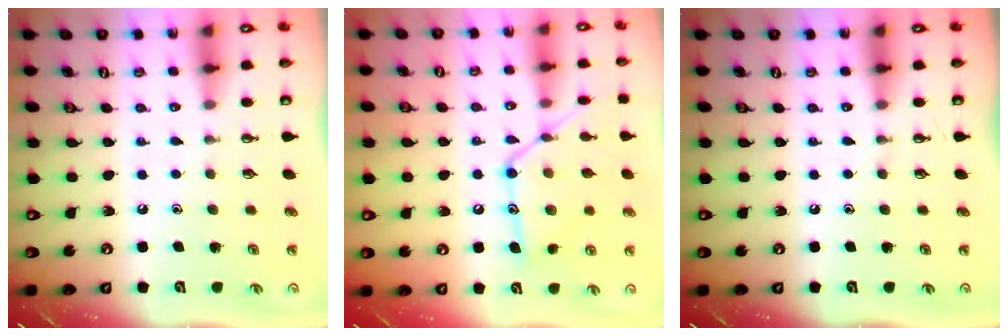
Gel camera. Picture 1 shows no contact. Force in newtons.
{"total": 15.6, "press": 15.6, "slide": 1.1}
{"total": 0.0}